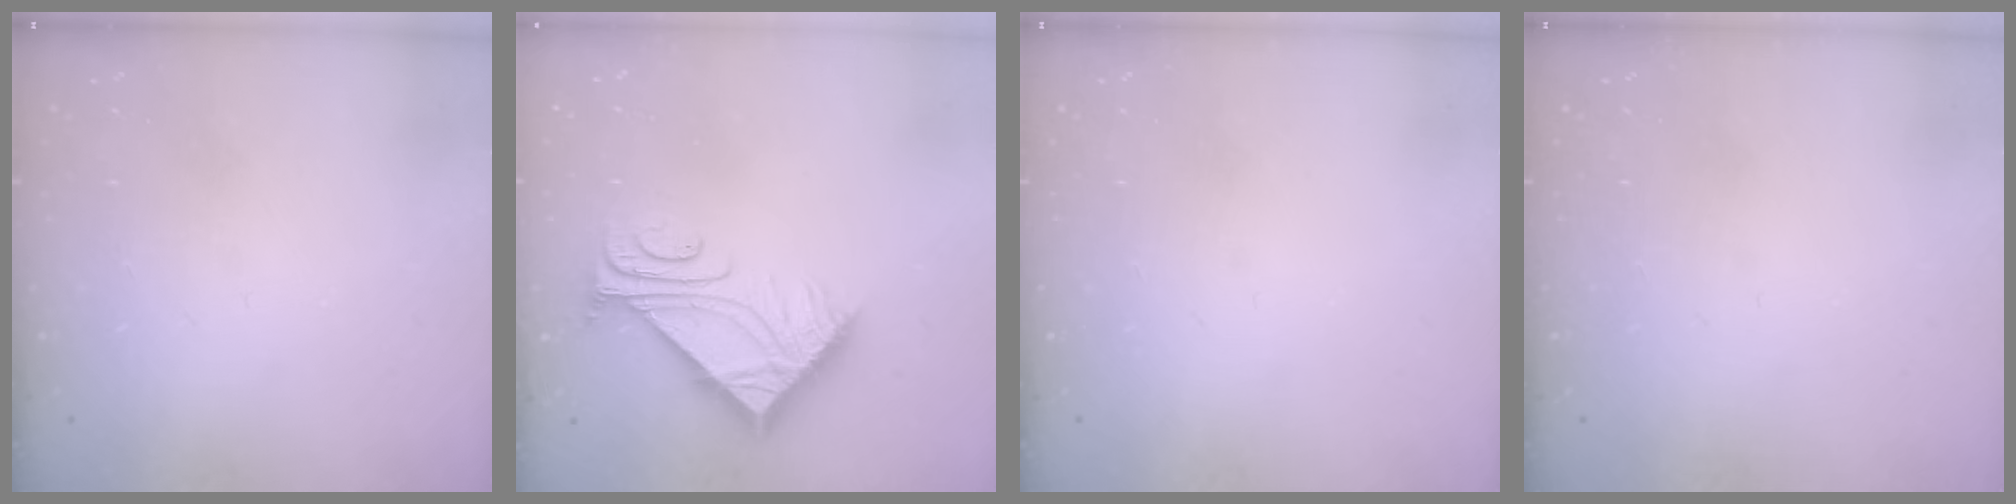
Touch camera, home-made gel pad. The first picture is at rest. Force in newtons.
{"total": 9.0, "press": 8.9, "slide": 1.0}
{"total": 0.0}
{"total": 0.0}